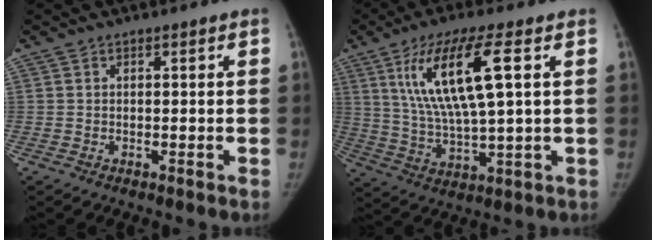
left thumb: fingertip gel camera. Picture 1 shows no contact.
{"total": 15.0, "force": [4.8, 3.2, 13.9], "torque": [-0.283, -0.009, 0.093]}